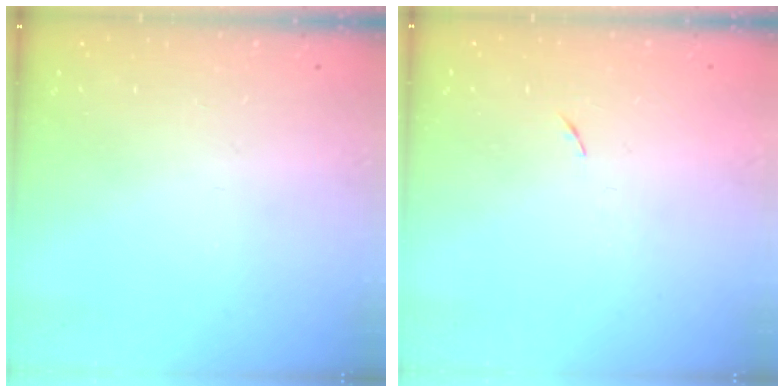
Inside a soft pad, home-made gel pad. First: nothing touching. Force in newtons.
{"total": 3.8, "press": 3.7, "slide": 0.7}